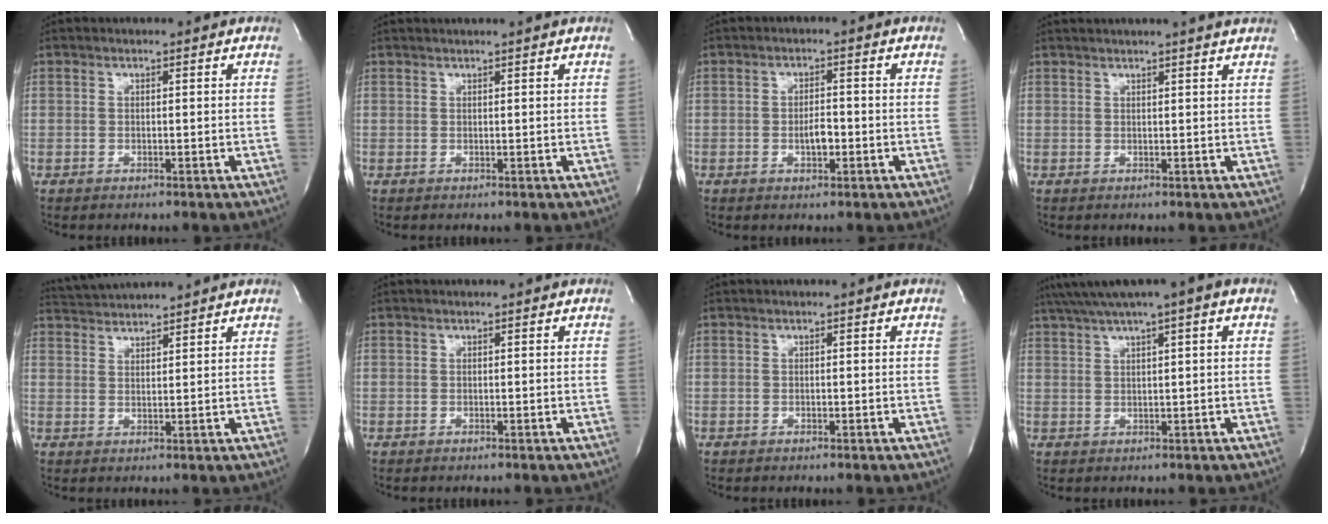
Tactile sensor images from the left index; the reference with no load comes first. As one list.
[{"total": 1.5, "force": [1.2, -0.7, 0.6], "torque": [-0.008, 0.006, 0.026]}, {"total": 2.8, "force": [-0.9, 1.1, 2.4], "torque": [-0.038, 0.000, -0.014]}, {"total": 6.2, "force": [5.5, -1.1, 2.7], "torque": [-0.032, 0.016, 0.054]}, {"total": 5.0, "force": [4.9, -1.0, 0.6], "torque": [-0.017, 0.018, 0.088]}, {"total": 0.0}, {"total": 0.0}, {"total": 7.4, "force": [4.6, -0.1, 5.8], "torque": [-0.104, 0.033, 0.073]}]